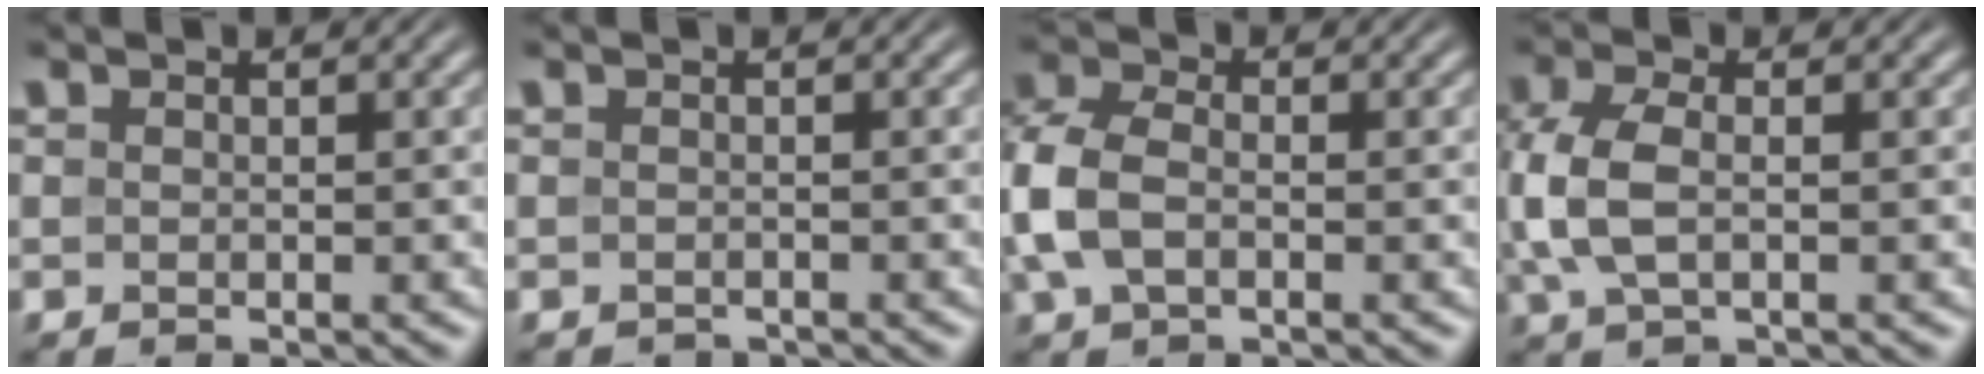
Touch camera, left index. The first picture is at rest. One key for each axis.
{"total": 1.0, "fx": -1.0, "fy": 0.1, "fz": -0.1, "tx": 0.003, "ty": -0.009, "tz": -0.017}
{"total": 4.8, "fx": -0.8, "fy": 3.1, "fz": 3.6, "tx": -0.092, "ty": 0.008, "tz": -0.028}
{"total": 4.6, "fx": 0.0, "fy": 2.5, "fz": 3.9, "tx": -0.101, "ty": 0.002, "tz": -0.002}